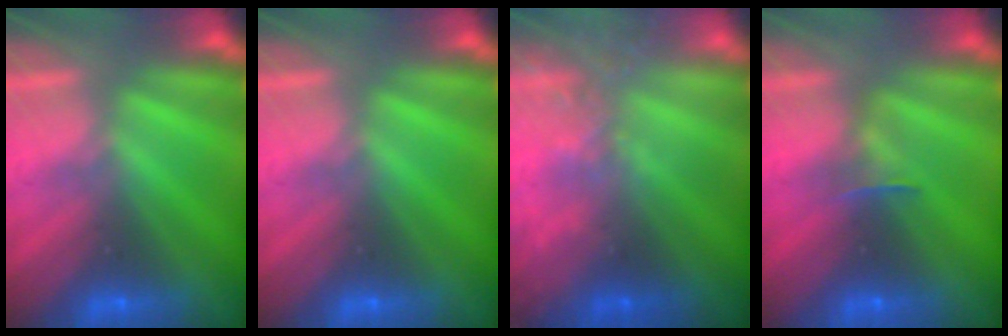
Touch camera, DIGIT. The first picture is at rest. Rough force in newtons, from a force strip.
{"total": 0.0}
{"total": 2.3}
{"total": 2.4}